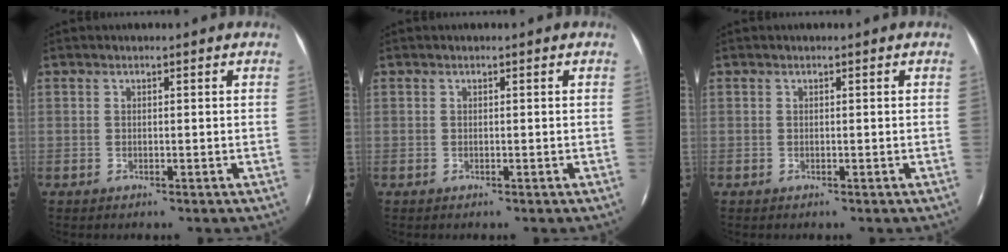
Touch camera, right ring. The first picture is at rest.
{"total": 0.0}
{"total": 0.0}